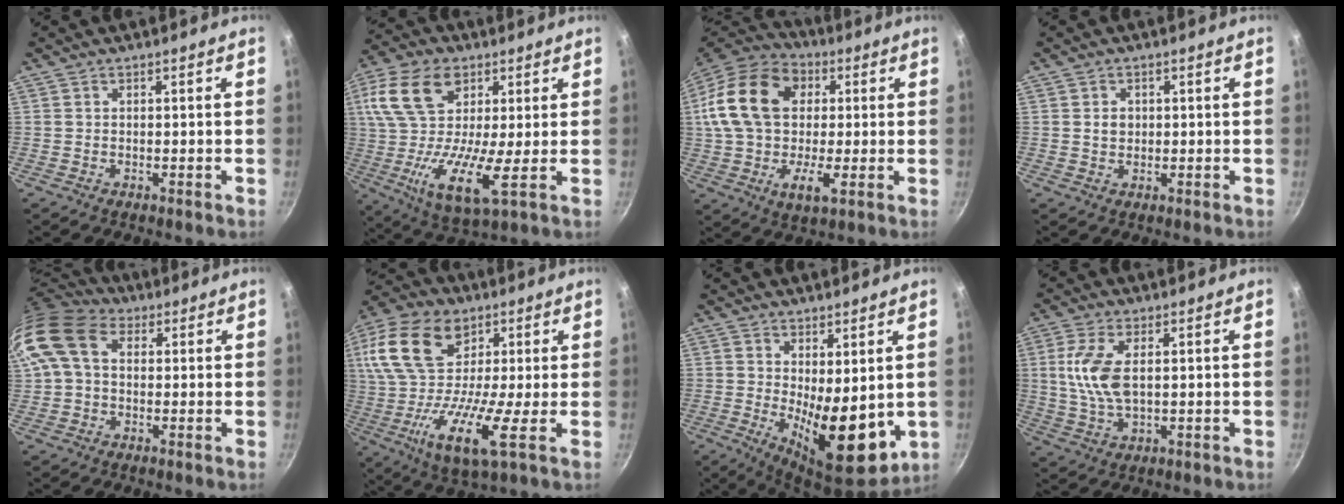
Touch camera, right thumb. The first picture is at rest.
{"total": 18.8, "force": [4.5, 9.4, 15.6], "torque": [-0.290, -0.015, 0.063]}
{"total": 22.5, "force": [3.9, 15.1, 16.2], "torque": [-0.292, 0.025, 0.052]}
{"total": 2.2, "force": [0.3, 1.9, 1.2], "torque": [-0.011, 0.003, 0.004]}
{"total": 14.3, "force": [3.0, 10.1, 9.7], "torque": [-0.190, 0.026, 0.039]}
{"total": 22.8, "force": [4.7, 11.7, 19.0], "torque": [-0.368, -0.002, 0.058]}
{"total": 12.9, "force": [0.0, 5.4, 11.7], "torque": [-0.145, -0.028, 0.015]}
{"total": 8.8, "force": [1.5, 4.3, 7.6], "torque": [-0.156, -0.001, 0.030]}